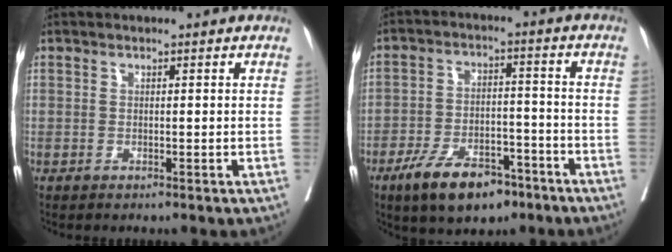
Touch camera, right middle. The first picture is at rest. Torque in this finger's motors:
{"motor_torque": [0.99, -1.16, 0.21, 0.08]}